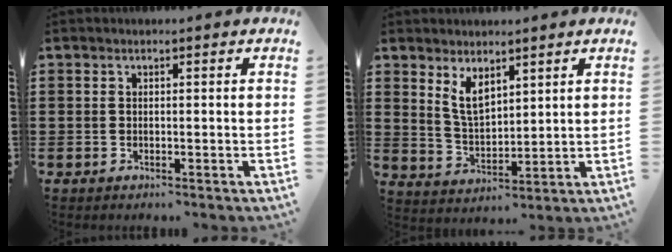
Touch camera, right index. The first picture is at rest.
{"total": 5.3, "force": [3.3, 2.5, 3.3], "torque": [-0.076, 0.001, 0.062]}